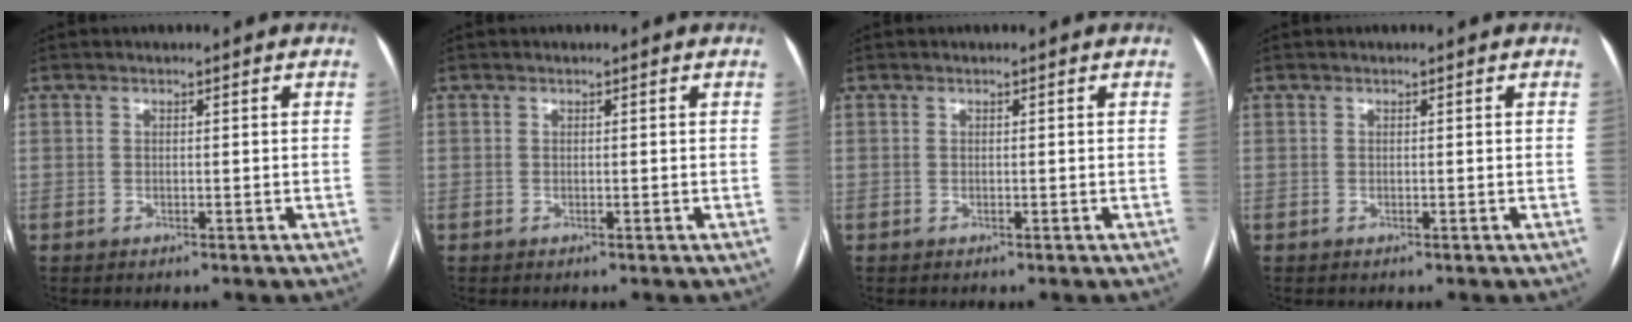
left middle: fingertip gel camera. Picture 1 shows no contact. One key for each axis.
{"total": 0.0}
{"total": 0.0}
{"total": 0.0}